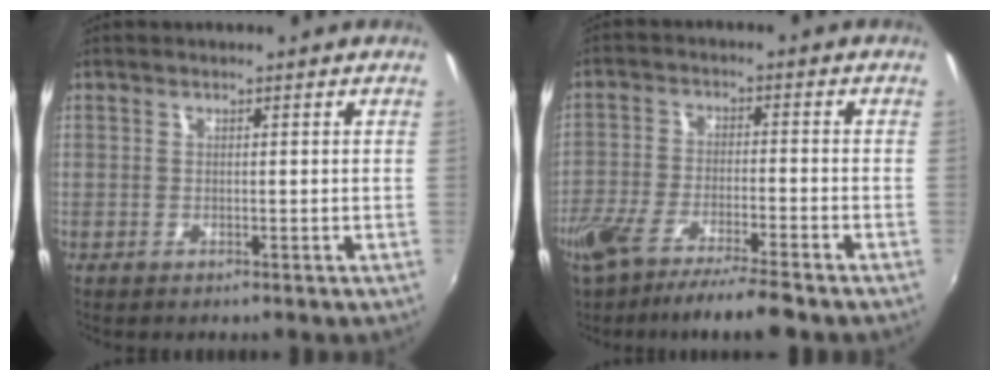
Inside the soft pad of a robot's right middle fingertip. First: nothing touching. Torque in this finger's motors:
{"motor_torque": [1.08, -1.06, 0.24, 0.10]}